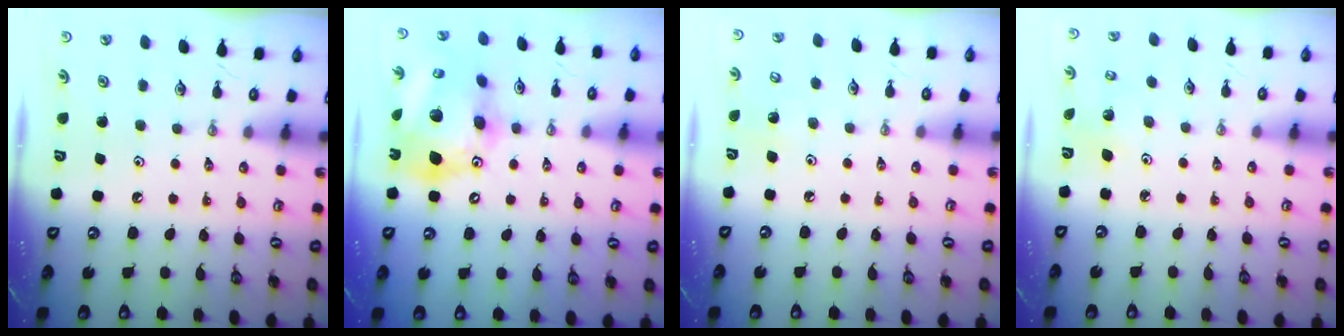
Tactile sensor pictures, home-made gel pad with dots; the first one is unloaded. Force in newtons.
{"total": 22.1, "press": 21.9, "slide": 3.3}
{"total": 2.9, "press": 2.9, "slide": 0.3}
{"total": 2.6, "press": 2.6, "slide": 0.2}